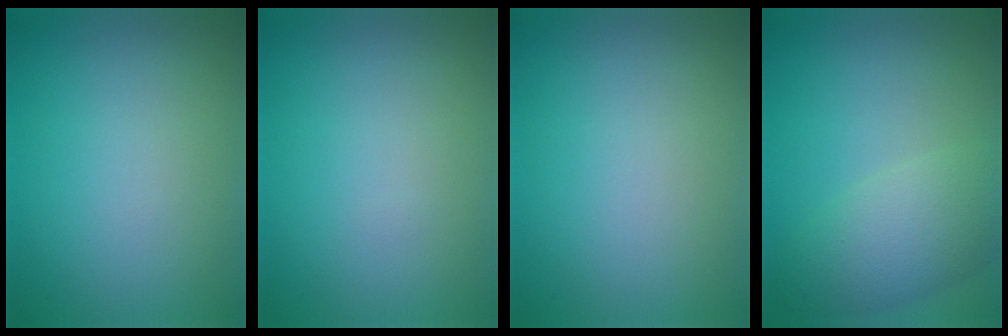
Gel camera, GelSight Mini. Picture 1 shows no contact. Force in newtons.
{"total": 0.0}
{"total": 0.0}
{"total": 4.8, "press": 4.8, "slide": 0.3}